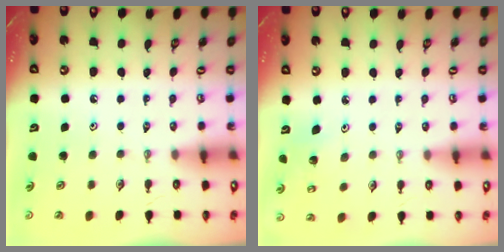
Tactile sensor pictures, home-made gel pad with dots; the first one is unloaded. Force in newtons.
{"total": 3.4, "press": 3.3, "slide": 0.8}